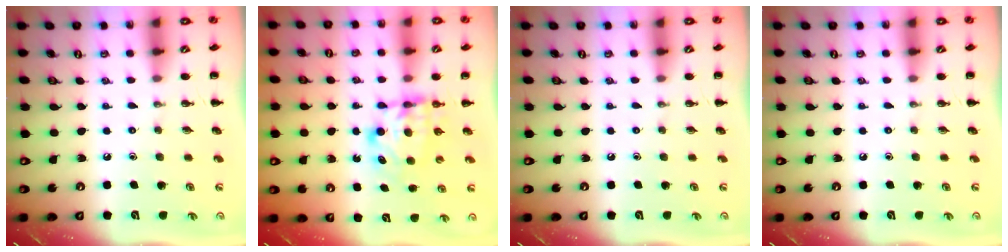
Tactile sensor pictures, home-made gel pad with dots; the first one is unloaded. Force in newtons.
{"total": 6.0, "press": 6.0, "slide": 0.4}
{"total": 0.0}
{"total": 0.0}